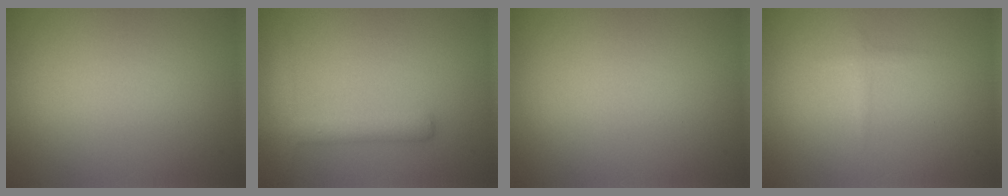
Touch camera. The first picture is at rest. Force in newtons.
{"total": 2.9, "press": 2.9, "slide": 0.1}
{"total": 0.0}
{"total": 0.7, "press": 0.7, "slide": 0.0}